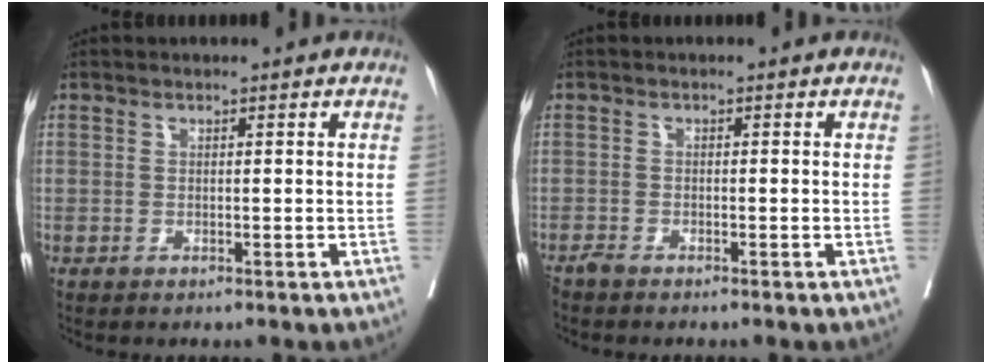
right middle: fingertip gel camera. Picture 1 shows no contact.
{"total": 1.0, "force": [-1.0, 0.1, 0.3], "torque": [-0.009, -0.002, -0.020]}